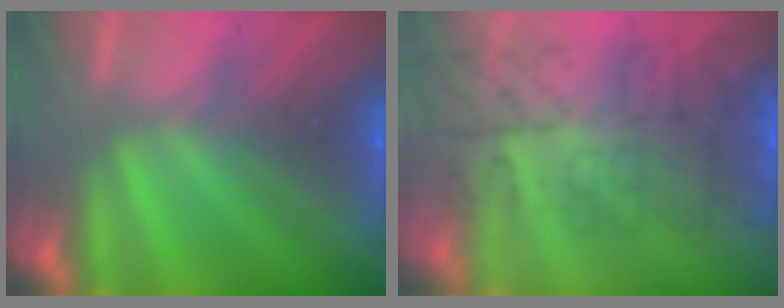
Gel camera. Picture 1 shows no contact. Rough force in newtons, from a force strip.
{"total": 3.9}